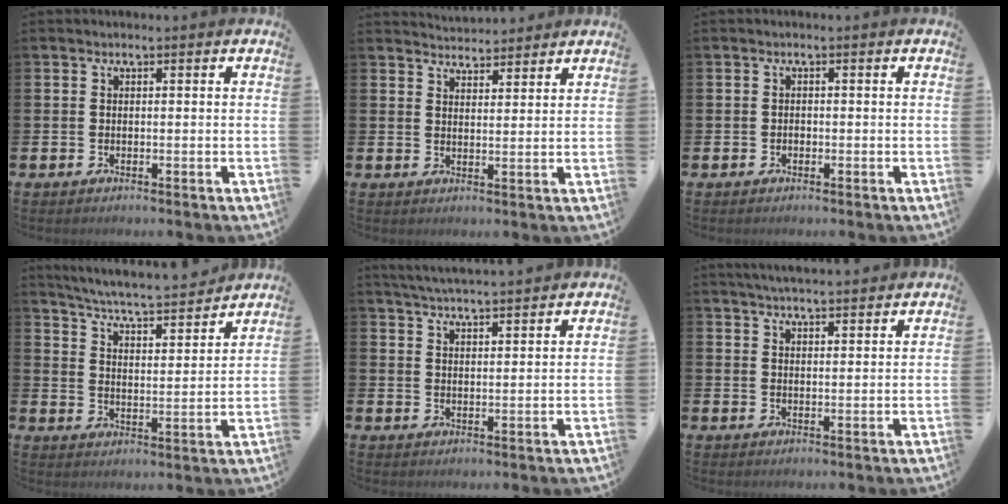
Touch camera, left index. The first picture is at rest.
{"total": 3.7, "force": [3.7, 0.5, -0.2], "torque": [-0.004, -0.019, 0.068]}
{"total": 0.6, "force": [-0.3, 0.5, 0.2], "torque": [-0.008, 0.004, -0.006]}
{"total": 5.7, "force": [5.6, -0.1, 1.4], "torque": [-0.055, -0.046, 0.092]}
{"total": 4.3, "force": [4.3, -0.2, 0.6], "torque": [-0.029, -0.015, 0.078]}
{"total": 3.8, "force": [3.8, 0.0, 0.7], "torque": [-0.021, -0.013, 0.069]}